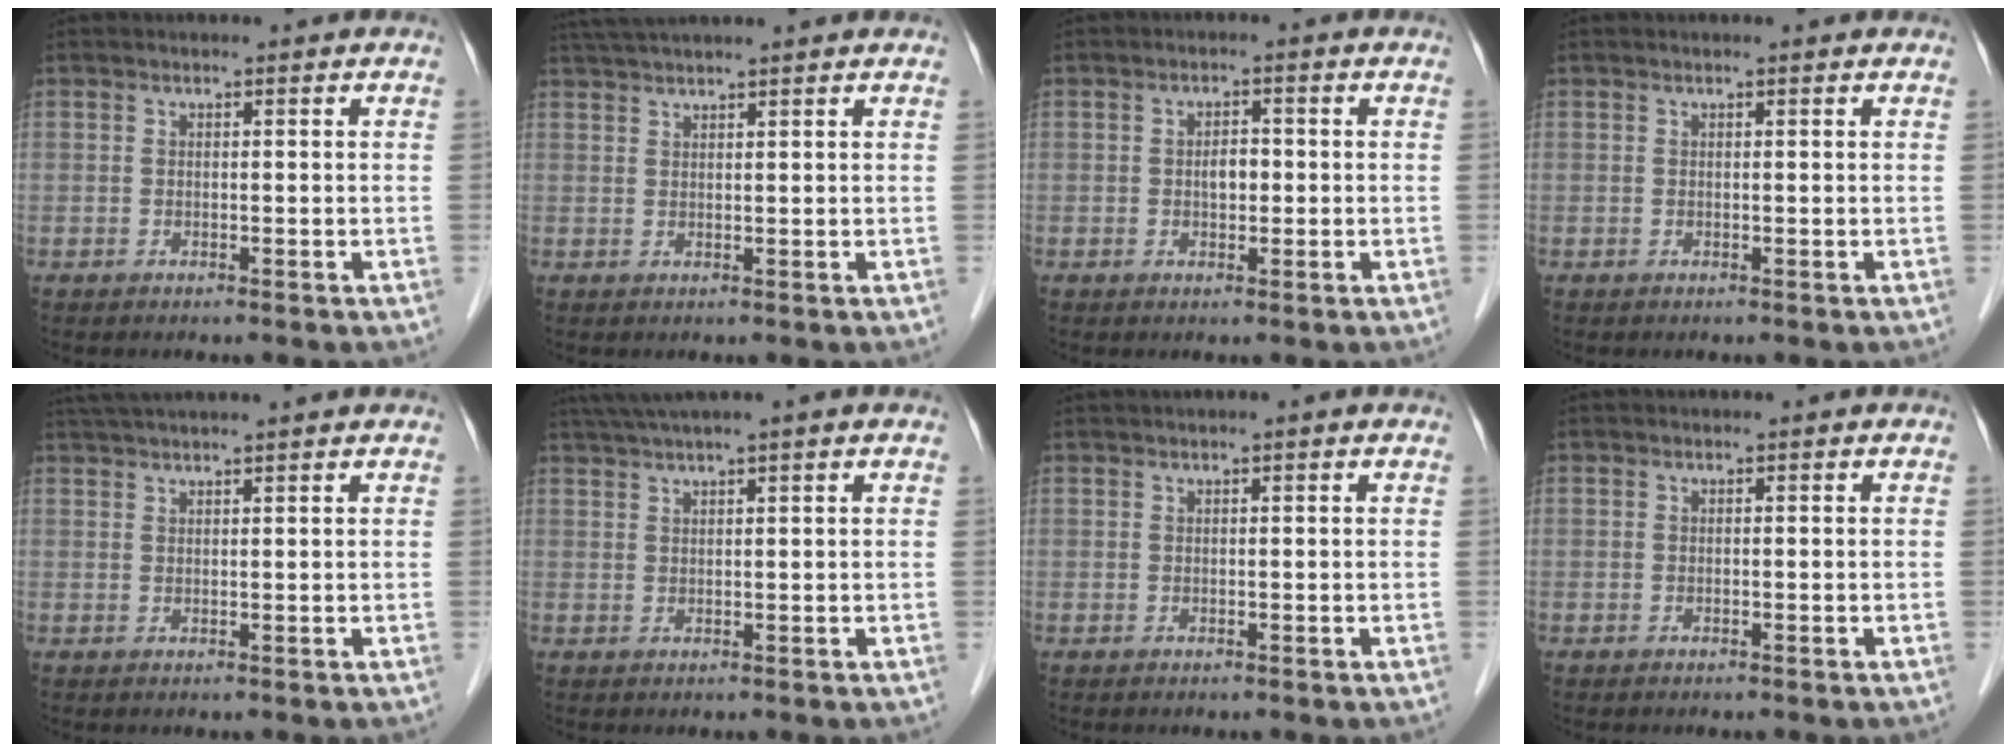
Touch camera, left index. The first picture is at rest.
{"total": 7.8, "force": [6.9, -0.5, 3.6], "torque": [-0.062, 0.044, 0.102]}
{"total": 2.3, "force": [-0.2, 1.3, 1.9], "torque": [-0.033, 0.005, -0.002]}
{"total": 0.6, "force": [0.5, 0.0, 0.2], "torque": [-0.007, 0.003, 0.006]}
{"total": 8.7, "force": [7.7, -0.4, 4.1], "torque": [-0.069, 0.044, 0.109]}
{"total": 5.8, "force": [4.5, -1.0, 3.6], "torque": [-0.062, 0.035, 0.079]}
{"total": 1.1, "force": [0.8, -0.2, 0.7], "torque": [-0.017, 0.012, 0.019]}
{"total": 0.0}